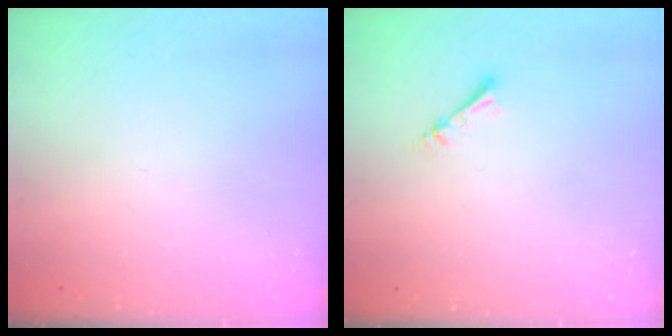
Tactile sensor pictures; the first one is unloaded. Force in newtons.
{"total": 2.4, "press": 2.4, "slide": 0.4}